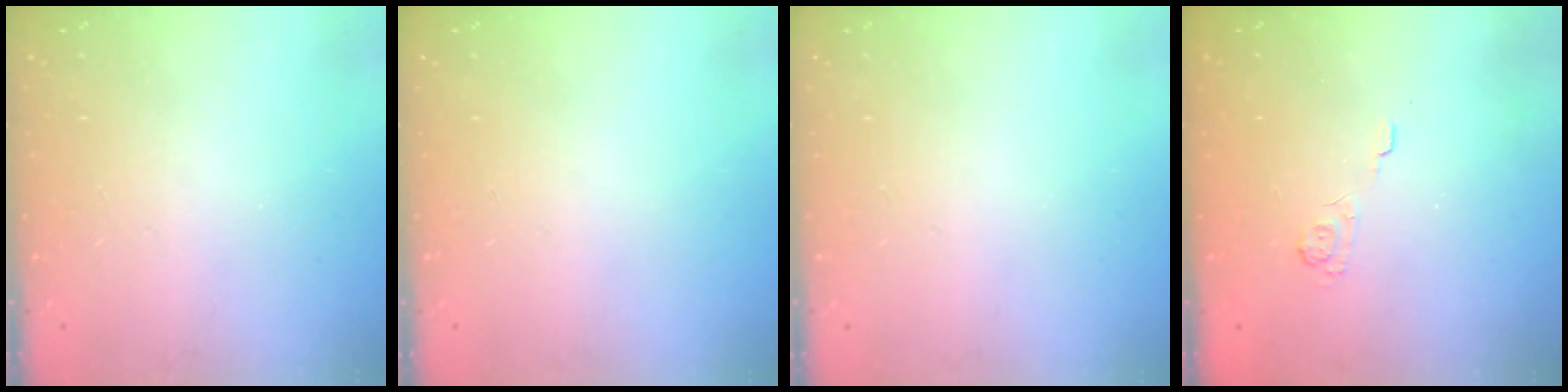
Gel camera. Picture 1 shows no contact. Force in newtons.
{"total": 0.0}
{"total": 0.0}
{"total": 2.2, "press": 1.7, "slide": 1.4}